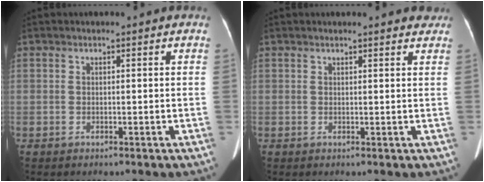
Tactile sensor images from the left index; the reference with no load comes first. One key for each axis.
{"total": 6.4, "fx": 5.8, "fy": 1.4, "fz": 2.1, "tx": -0.022, "ty": 0.005, "tz": 0.053}